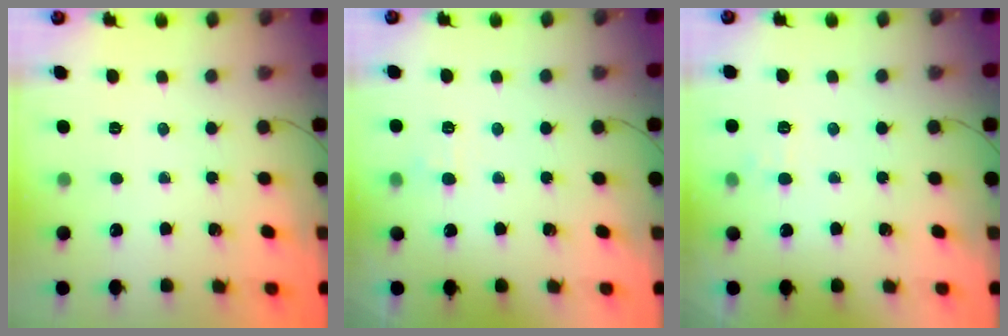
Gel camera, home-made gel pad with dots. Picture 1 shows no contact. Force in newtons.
{"total": 3.5, "press": 3.2, "slide": 1.4}
{"total": 3.9, "press": 3.4, "slide": 1.9}